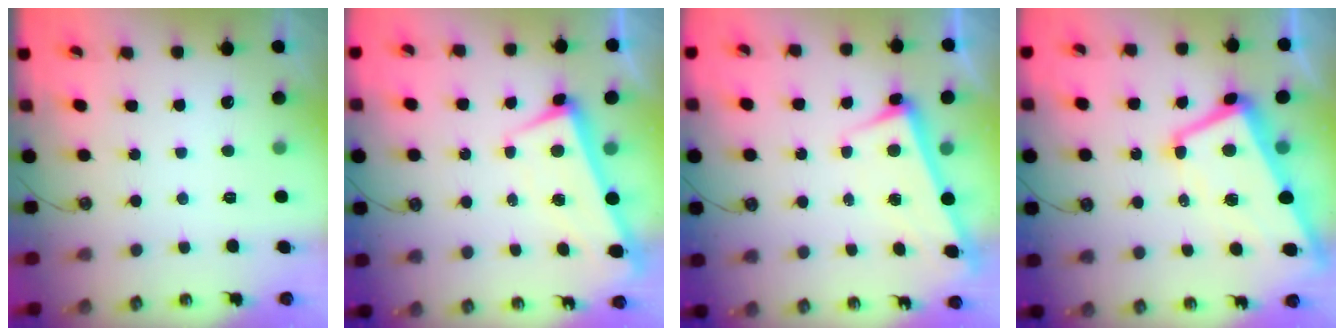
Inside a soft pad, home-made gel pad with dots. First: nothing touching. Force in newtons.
{"total": 1.5, "press": 0.4, "slide": 1.5}
{"total": 2.6, "press": 2.5, "slide": 0.6}
{"total": 4.4, "press": 4.2, "slide": 1.1}